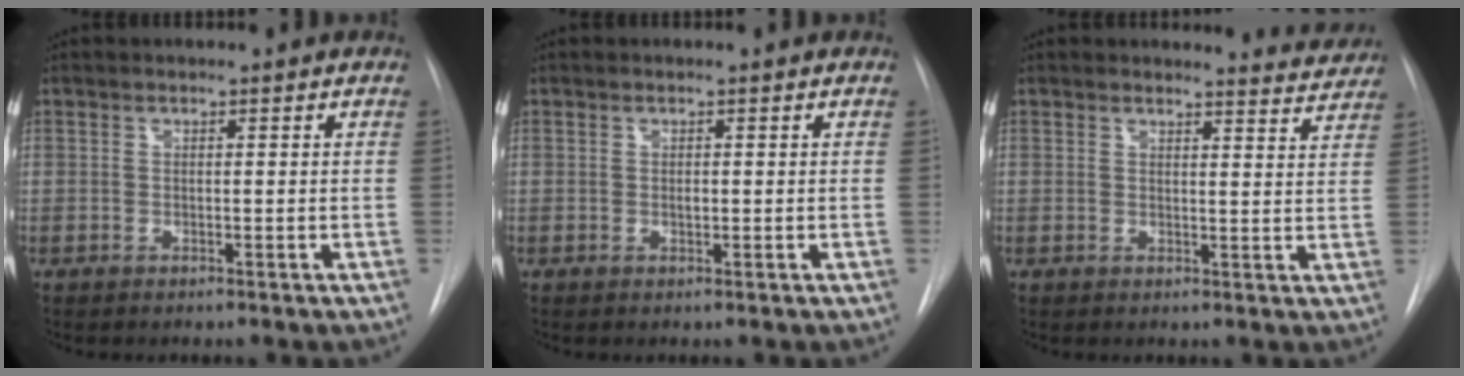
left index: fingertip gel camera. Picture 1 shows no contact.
{"total": 0.5, "force": [0.2, 0.2, 0.5], "torque": [-0.010, 0.003, 0.005]}
{"total": 5.5, "force": [5.5, 0.5, -0.5], "torque": [0.011, -0.031, 0.044]}